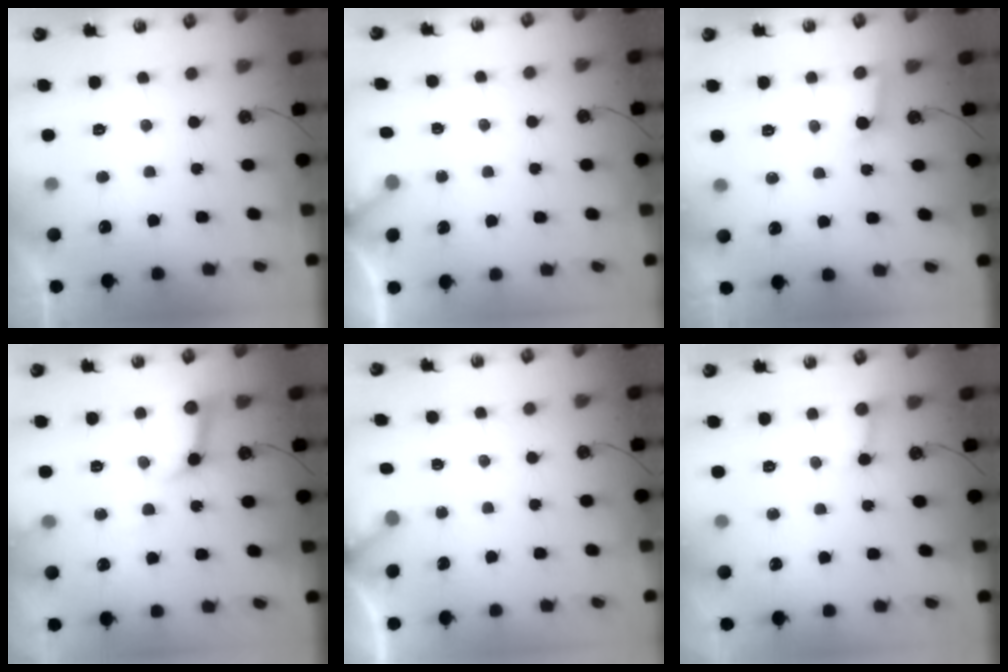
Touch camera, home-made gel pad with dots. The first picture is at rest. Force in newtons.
{"total": 3.0, "press": 3.0, "slide": 0.2}
{"total": 3.5, "press": 3.5, "slide": 0.4}
{"total": 12.0, "press": 11.9, "slide": 1.5}
{"total": 3.0, "press": 3.0, "slide": 0.2}
{"total": 2.7, "press": 2.7, "slide": 0.3}